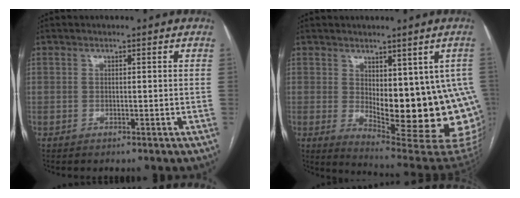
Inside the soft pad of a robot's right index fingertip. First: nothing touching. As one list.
[{"total": 18.9, "force": [-0.7, 6.6, 17.7], "torque": [-0.155, -0.010, 0.015]}]